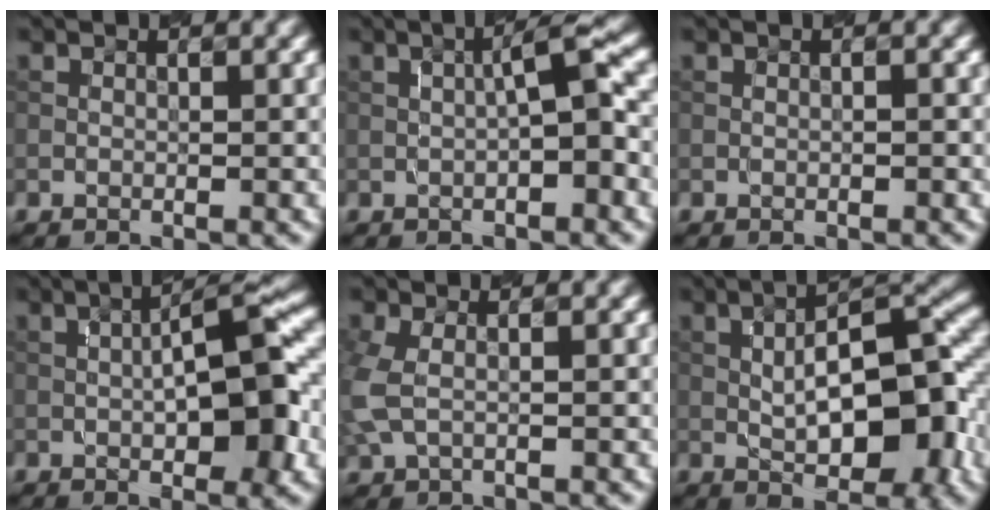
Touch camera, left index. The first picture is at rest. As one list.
[{"total": 4.0, "force": [0.1, 0.7, 4.0], "torque": [-0.063, 0.014, -0.002]}, {"total": 0.7, "force": [0.0, 0.2, 0.6], "torque": [-0.010, -0.003, -0.003]}, {"total": 8.2, "force": [0.0, 2.3, 7.9], "torque": [-0.114, 0.011, -0.003]}, {"total": 2.8, "force": [0.0, 1.7, 2.3], "torque": [-0.070, -0.003, -0.001]}, {"total": 10.0, "force": [-0.2, 4.0, 9.1], "torque": [-0.132, 0.015, -0.003]}]